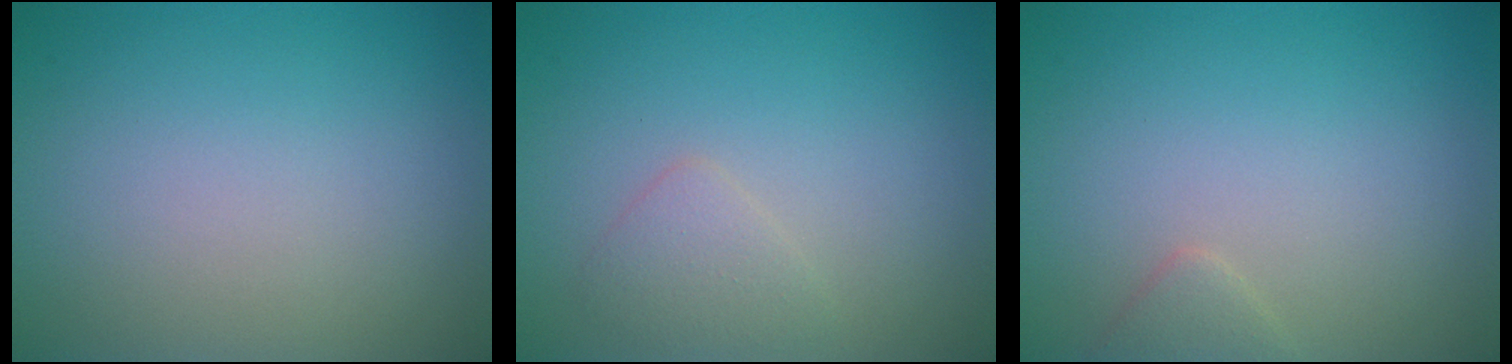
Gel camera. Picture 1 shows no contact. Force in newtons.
{"total": 1.5, "press": 1.5, "slide": 0.1}
{"total": 1.2, "press": 1.2, "slide": 0.1}